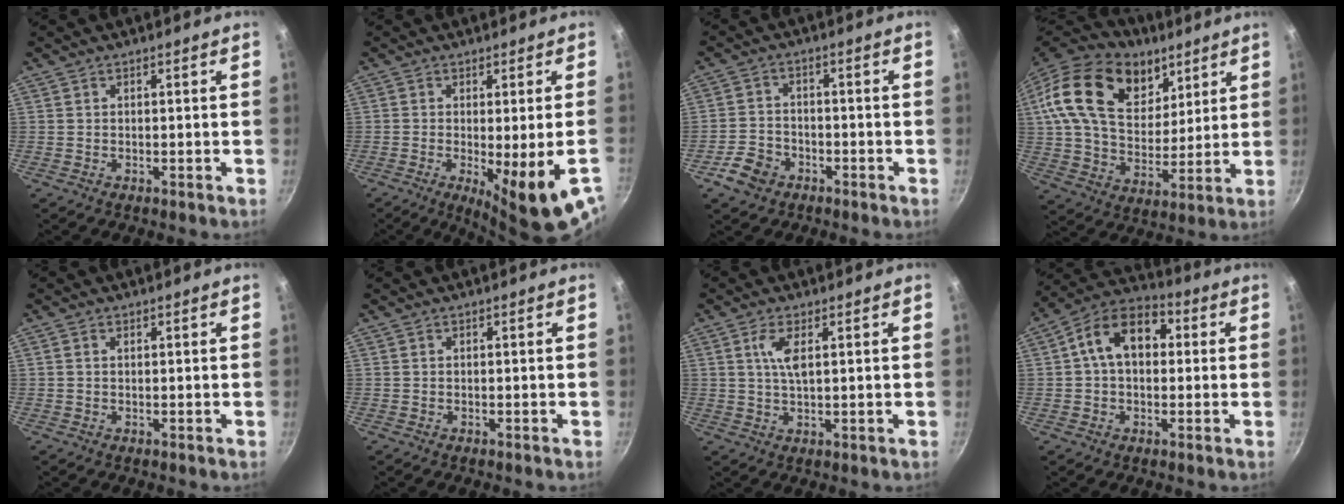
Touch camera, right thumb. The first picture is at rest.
{"total": 12.9, "force": [-4.7, 1.7, 11.9], "torque": [-0.164, -0.023, -0.054]}
{"total": 6.1, "force": [-3.4, 4.5, 2.5], "torque": [-0.040, 0.029, -0.062]}
{"total": 27.1, "force": [12.1, 17.8, 16.4], "torque": [-0.284, -0.016, 0.207]}
{"total": 0.8, "force": [0.3, 0.5, 0.5], "torque": [-0.010, 0.002, 0.005]}
{"total": 0.0}
{"total": 4.6, "force": [1.4, 1.5, 4.1], "torque": [-0.085, -0.001, 0.029]}
{"total": 12.7, "force": [2.1, 8.6, 9.1], "torque": [-0.117, 0.032, 0.013]}